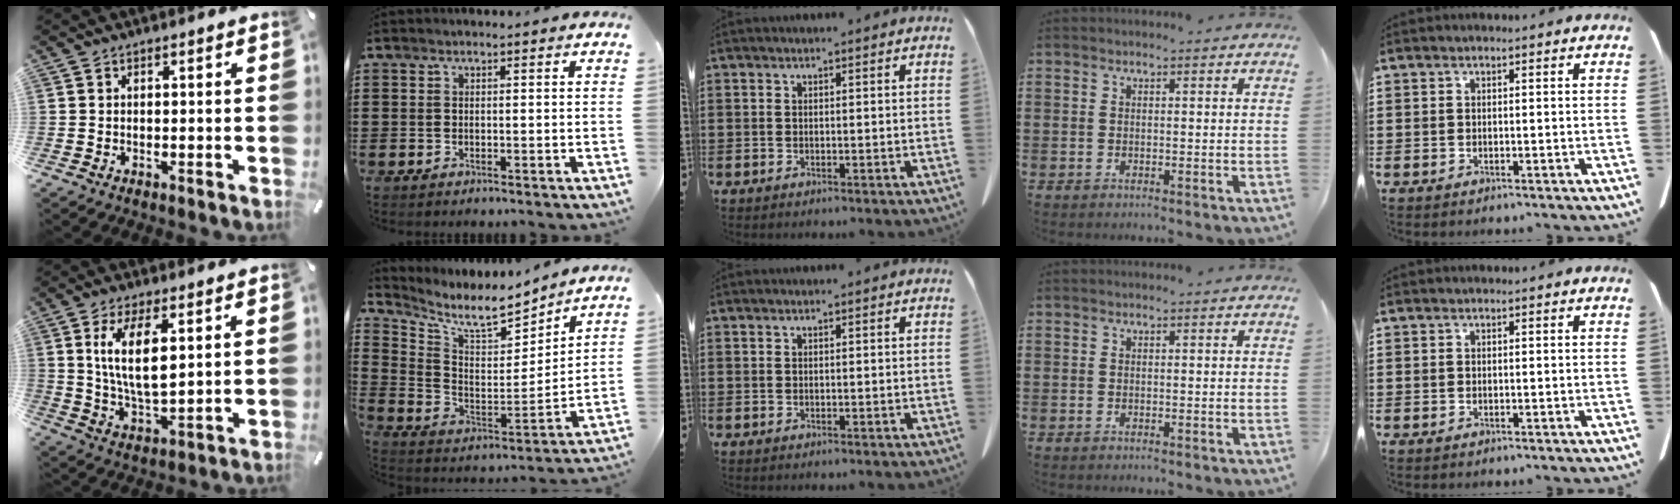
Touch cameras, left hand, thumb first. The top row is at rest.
{"thumb": {"total": 11.0, "force": [3.7, 4.8, 9.2], "torque": [-0.176, -0.010, 0.063]}, "index": {"total": 8.1, "force": [7.0, 2.0, 3.5], "torque": [-0.092, -0.044, 0.119]}}